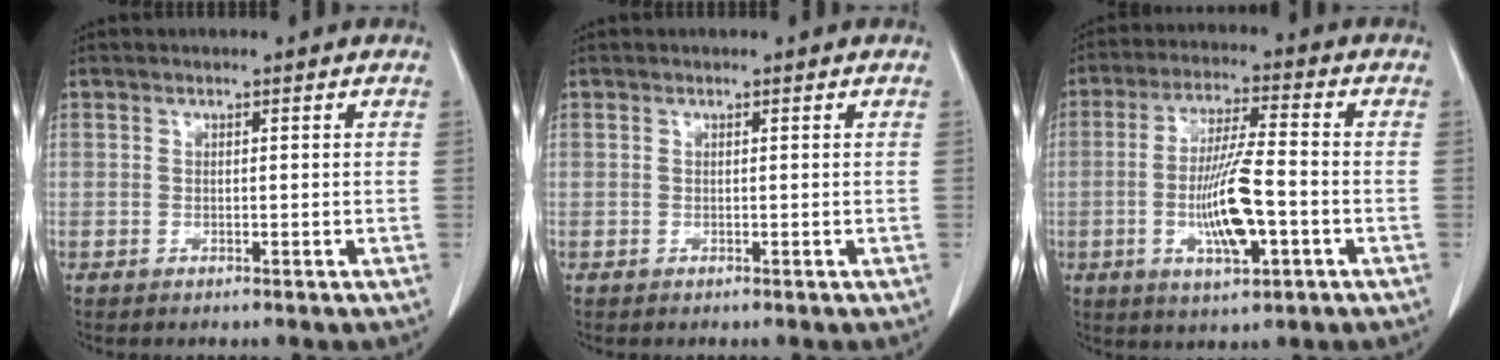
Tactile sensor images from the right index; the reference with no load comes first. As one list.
[{"total": 0.0}, {"total": 10.7, "force": [-2.6, 1.8, 10.2], "torque": [-0.193, -0.004, -0.046]}]